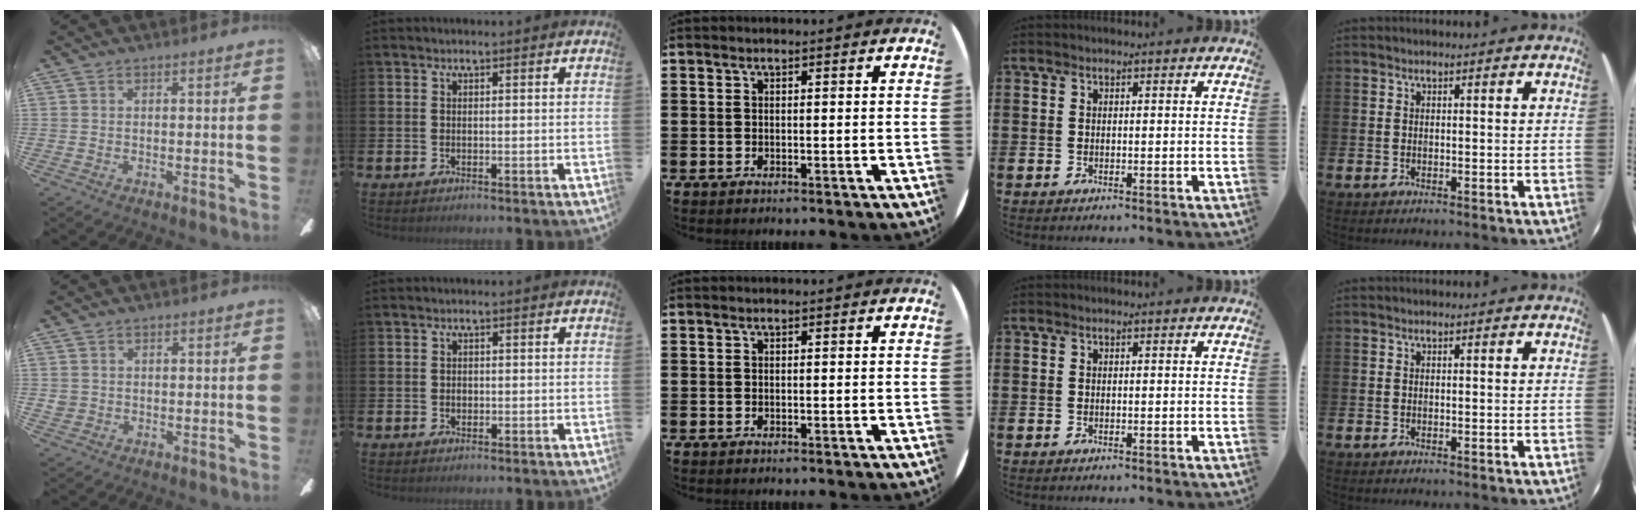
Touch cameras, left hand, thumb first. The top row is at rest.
{"thumb": {"total": 1.9, "force": [0.1, 1.8, 0.4], "torque": [-0.010, 0.004, 0.002]}, "index": {"total": 0.7, "force": [-0.1, 0.6, 0.4], "torque": [0.000, 0.001, -0.005]}}